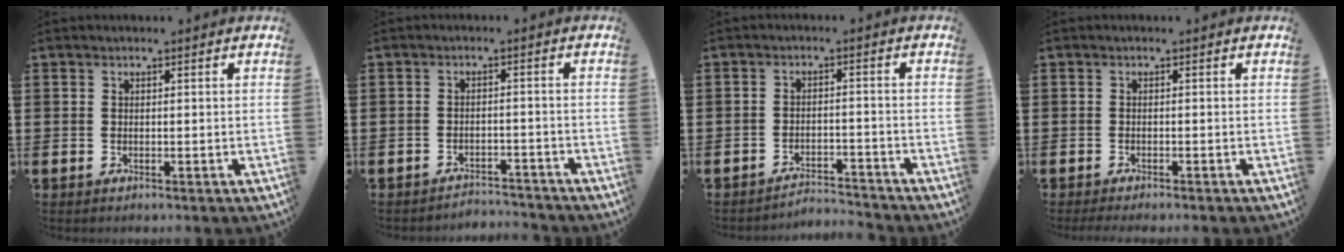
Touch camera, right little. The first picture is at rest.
{"total": 2.3, "force": [-2.3, 0.1, -0.2], "torque": [-0.005, 0.003, -0.052]}
{"total": 2.8, "force": [-2.8, 0.0, -0.2], "torque": [-0.005, 0.003, -0.062]}
{"total": 0.6, "force": [-0.6, -0.1, 0.3], "torque": [-0.004, -0.002, -0.011]}